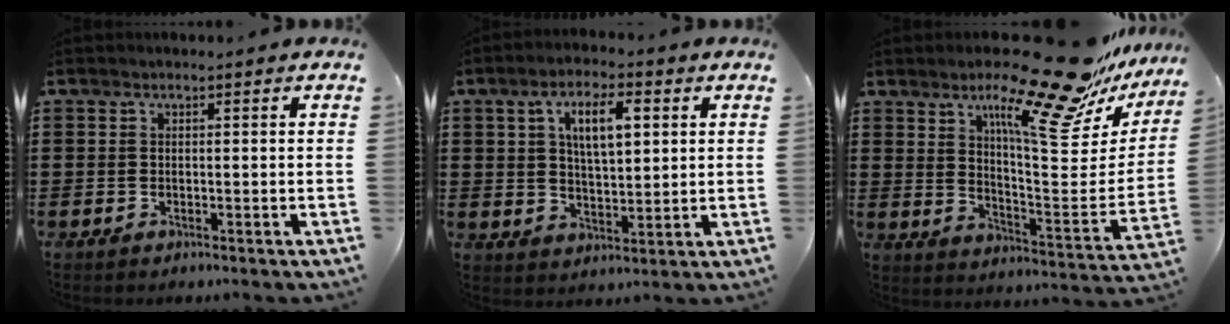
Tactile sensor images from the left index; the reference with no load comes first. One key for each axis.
{"total": 7.2, "fx": 2.6, "fy": 3.0, "fz": 6.0, "tx": -0.109, "ty": 0.005, "tz": 0.041}
{"total": 17.4, "fx": 13.5, "fy": 3.1, "fz": 10.6, "tx": -0.179, "ty": -0.083, "tz": 0.215}